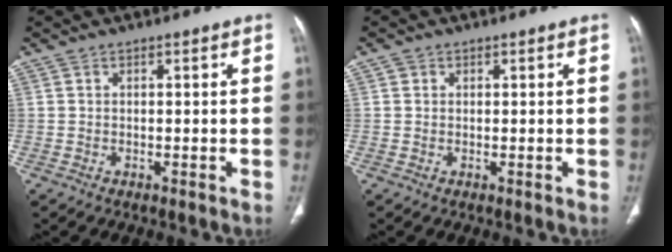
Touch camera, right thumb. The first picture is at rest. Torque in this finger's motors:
{"motor_torque": [-0.12, -0.12, 0.24, -0.19, -0.01]}